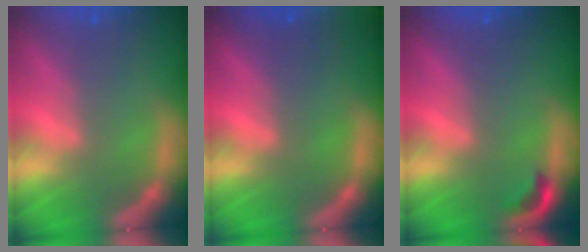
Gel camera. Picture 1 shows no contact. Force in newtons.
{"total": 9.5}
{"total": 1.4}